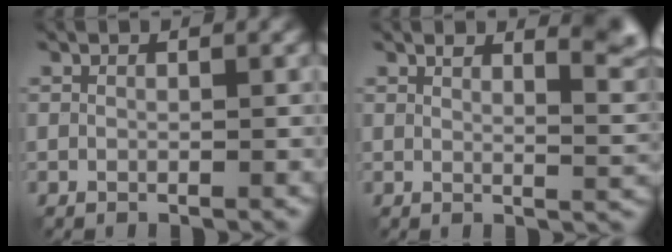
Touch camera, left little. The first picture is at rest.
{"total": 4.4, "force": [2.9, 1.3, 3.1], "torque": [-0.024, 0.006, 0.040]}